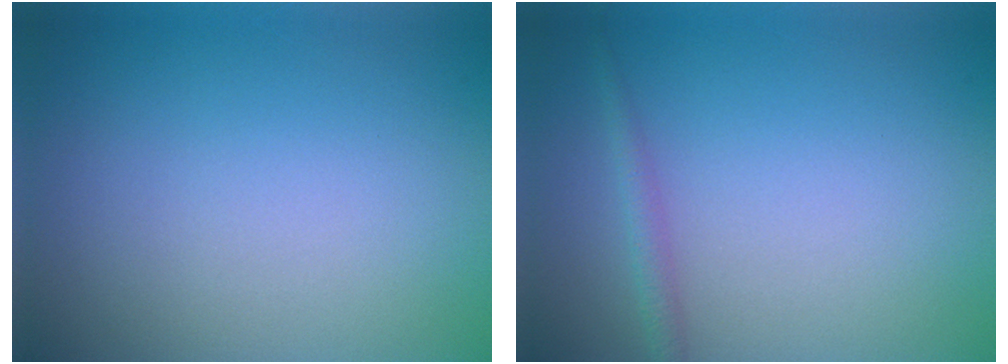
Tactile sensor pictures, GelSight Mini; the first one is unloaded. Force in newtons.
{"total": 1.3, "press": 1.3, "slide": 0.1}